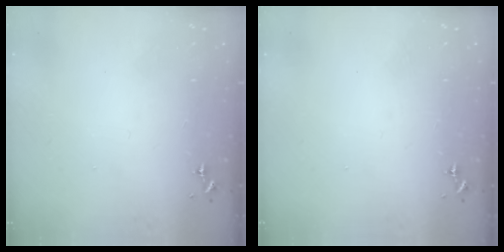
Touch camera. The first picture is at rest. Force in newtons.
{"total": 0.0}